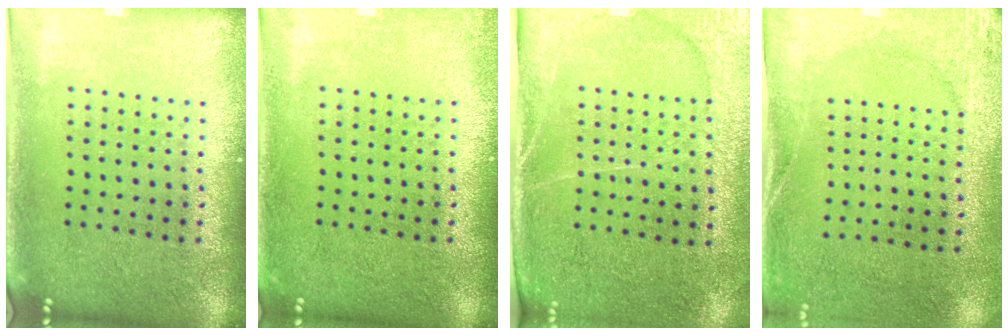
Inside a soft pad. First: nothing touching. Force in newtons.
{"total": 1.0, "press": 1.0, "slide": 0.3}
{"total": 2.9, "press": 2.7, "slide": 1.2}
{"total": 2.7, "press": 2.0, "slide": 1.7}